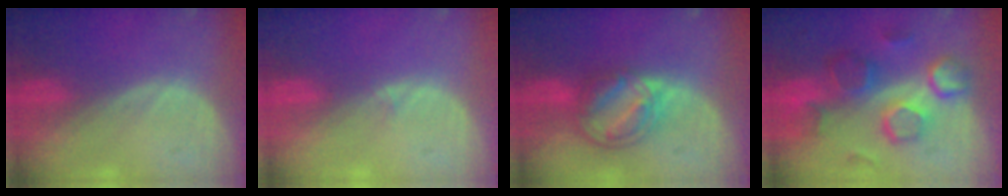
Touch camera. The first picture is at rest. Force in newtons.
{"total": 0.9, "press": 0.5, "slide": 0.7}
{"total": 8.2, "press": 7.0, "slide": 4.3}
{"total": 10.6, "press": 9.3, "slide": 5.0}